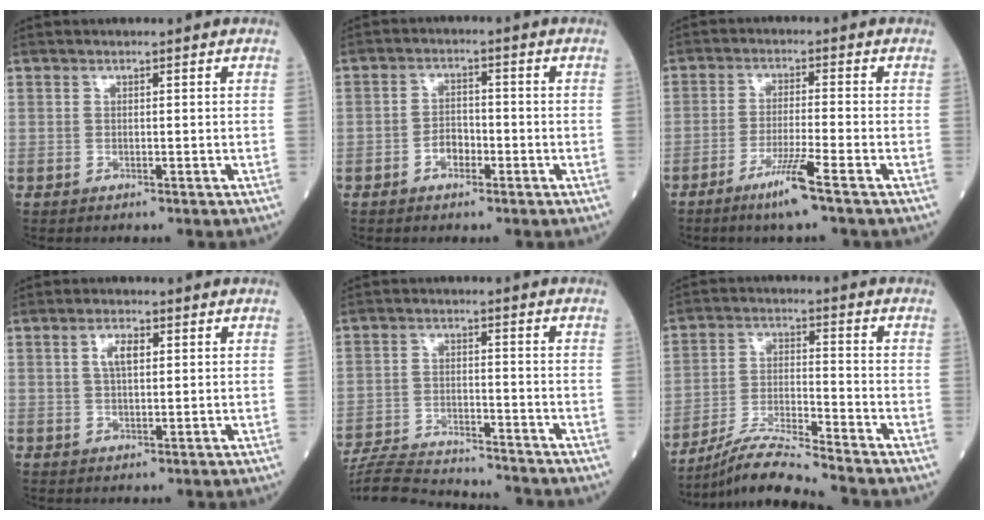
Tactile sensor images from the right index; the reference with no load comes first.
{"total": 3.0, "force": [-1.4, 1.9, 1.9], "torque": [-0.027, 0.008, -0.027]}
{"total": 5.9, "force": [-3.7, -0.9, 4.5], "torque": [-0.083, -0.013, -0.074]}
{"total": 3.3, "force": [1.1, 1.2, 2.8], "torque": [-0.058, 0.005, 0.022]}
{"total": 14.0, "force": [-13.5, 1.0, 3.7], "torque": [-0.067, -0.001, -0.210]}
{"total": 8.7, "force": [-8.0, -1.7, 3.2], "torque": [-0.066, -0.014, -0.147]}